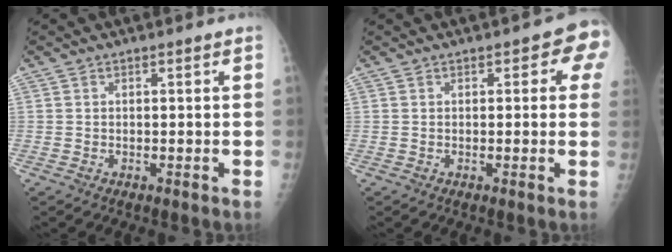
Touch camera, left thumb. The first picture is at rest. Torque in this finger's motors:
{"motor_torque": [0.01, 0.23, 0.01, -0.40, 0.12]}